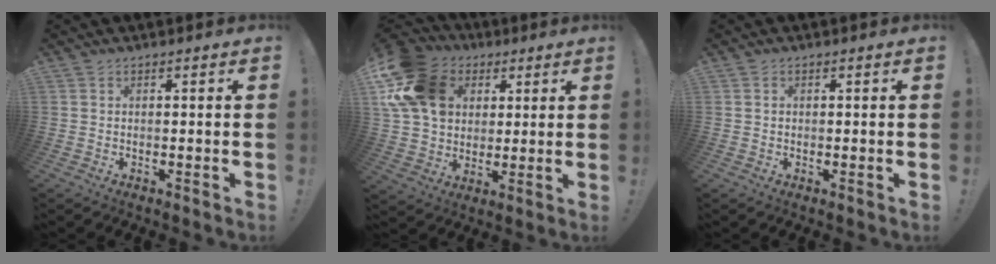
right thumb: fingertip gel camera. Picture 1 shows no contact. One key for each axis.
{"total": 18.6, "fx": 6.1, "fy": 14.4, "fz": 10.0, "tx": -0.182, "ty": -0.015, "tz": 0.120}
{"total": 0.6, "fx": 0.1, "fy": 0.5, "fz": 0.1, "tx": -0.010, "ty": 0.005, "tz": 0.004}